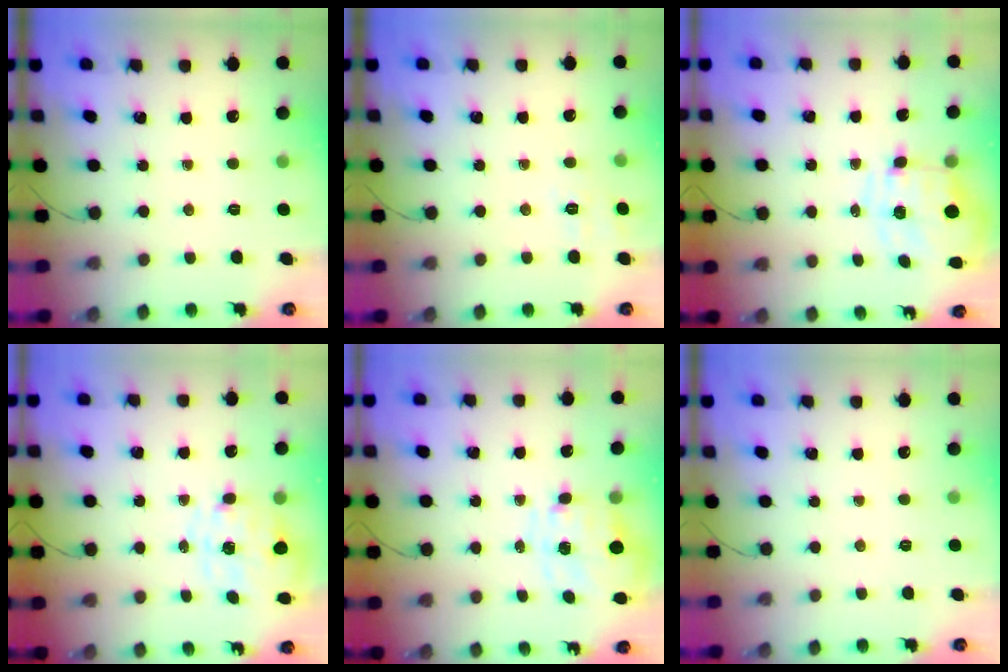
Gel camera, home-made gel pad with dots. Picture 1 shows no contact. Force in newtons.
{"total": 2.4, "press": 1.1, "slide": 2.1}
{"total": 4.0, "press": 3.7, "slide": 1.5}
{"total": 2.1, "press": 1.8, "slide": 1.0}
{"total": 2.9, "press": 2.7, "slide": 1.1}
{"total": 2.5, "press": 2.4, "slide": 0.5}